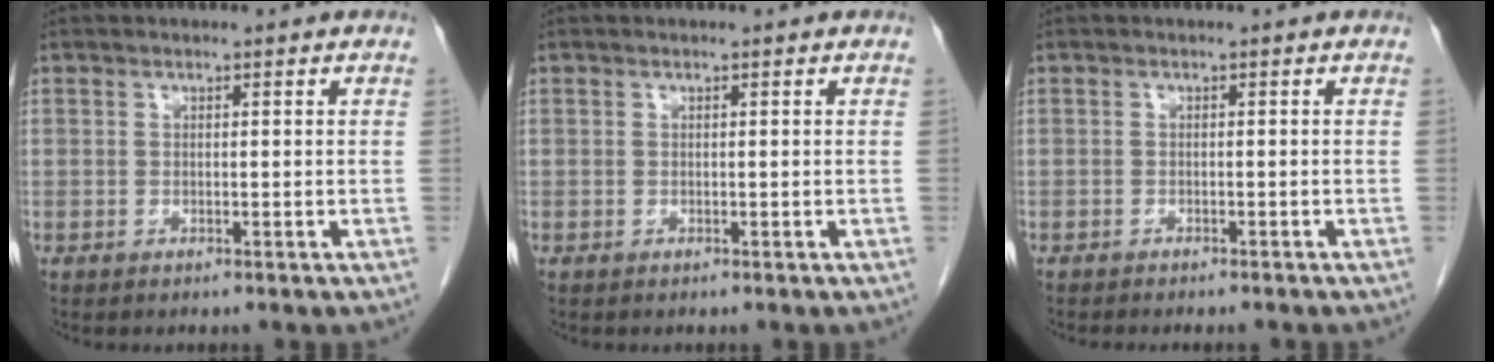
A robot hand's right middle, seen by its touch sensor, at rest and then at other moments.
{"total": 0.0}
{"total": 5.4, "force": [-4.9, 0.8, 2.3], "torque": [-0.025, -0.010, -0.059]}